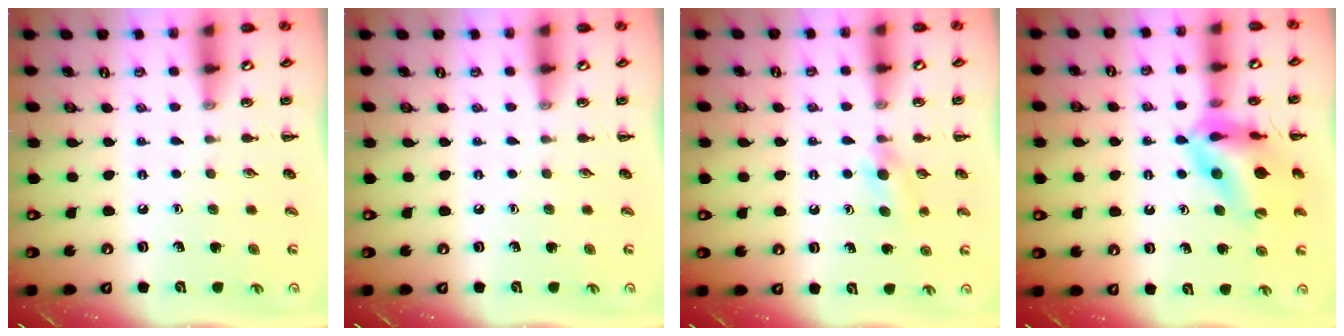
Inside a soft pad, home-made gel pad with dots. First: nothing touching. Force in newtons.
{"total": 0.0}
{"total": 5.9, "press": 5.6, "slide": 1.9}
{"total": 14.4, "press": 13.6, "slide": 4.8}